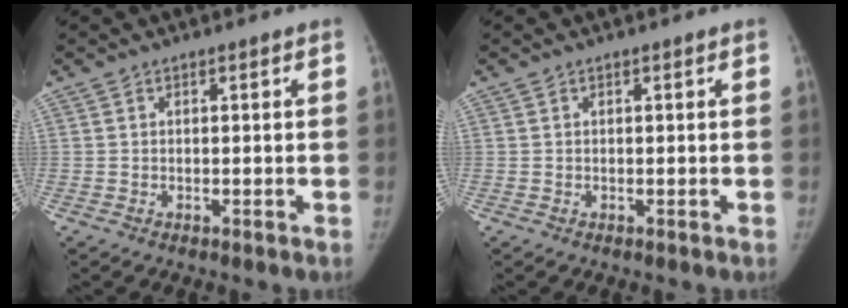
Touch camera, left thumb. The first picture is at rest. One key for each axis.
{"total": 0.0}